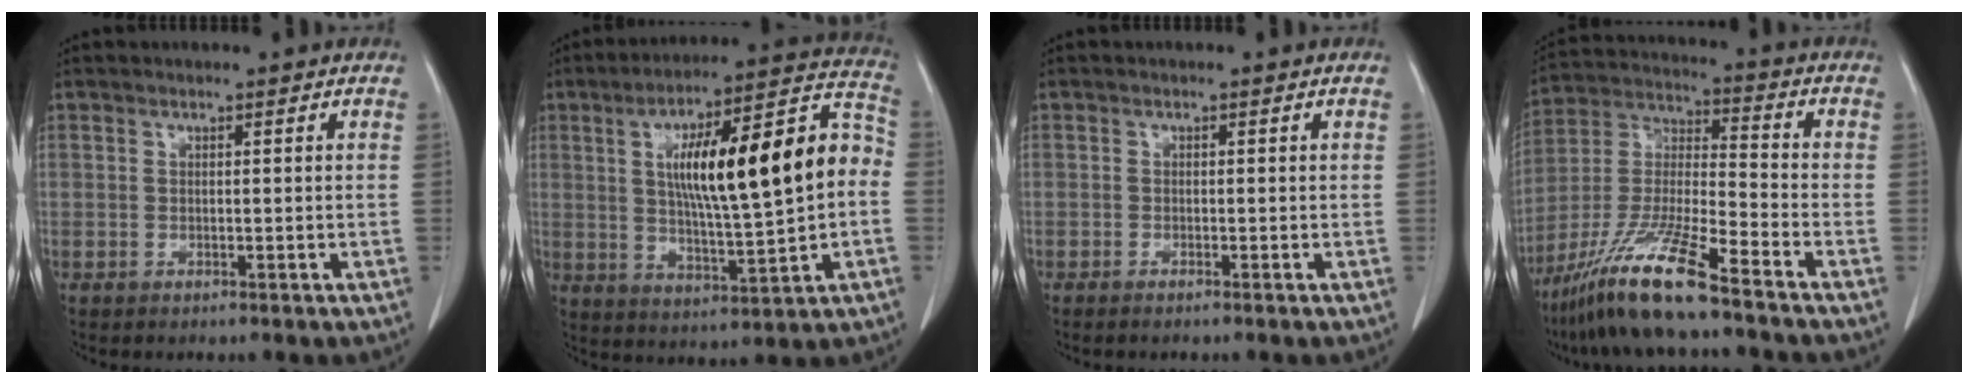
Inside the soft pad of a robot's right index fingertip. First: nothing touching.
{"total": 20.4, "force": [1.5, 3.8, 20.0], "torque": [-0.308, 0.040, 0.025]}
{"total": 0.8, "force": [-0.6, -0.1, 0.5], "torque": [-0.009, 0.000, -0.012]}
{"total": 14.2, "force": [-10.1, 0.3, 9.9], "torque": [-0.208, -0.024, -0.193]}